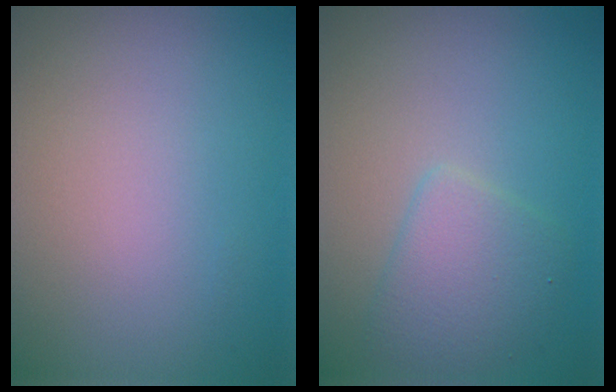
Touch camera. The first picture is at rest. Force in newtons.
{"total": 3.0, "press": 3.0, "slide": 0.2}